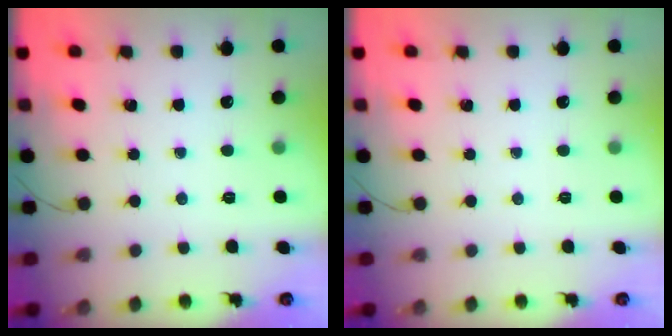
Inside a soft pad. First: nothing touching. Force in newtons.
{"total": 0.0}